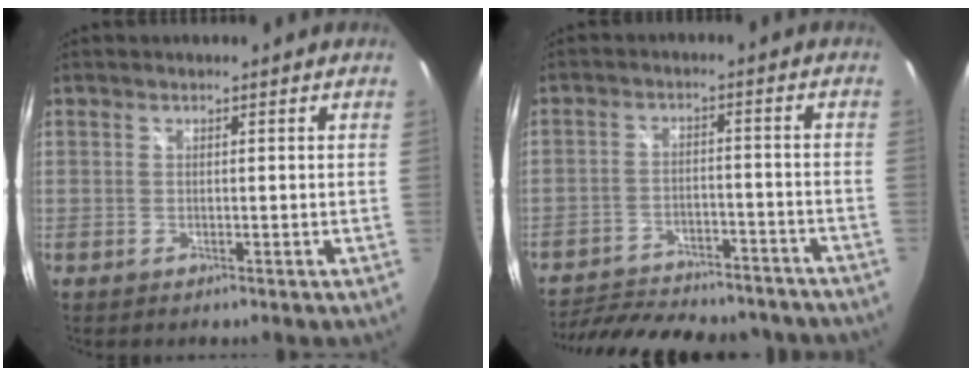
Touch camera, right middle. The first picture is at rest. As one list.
[{"total": 23.3, "force": [-20.1, 7.1, 9.3], "torque": [-0.192, -0.006, -0.266]}]